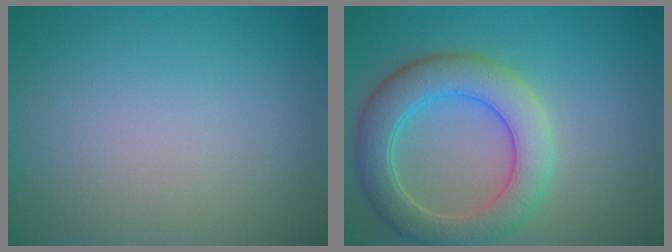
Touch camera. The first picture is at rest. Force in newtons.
{"total": 6.0, "press": 6.0, "slide": 0.7}